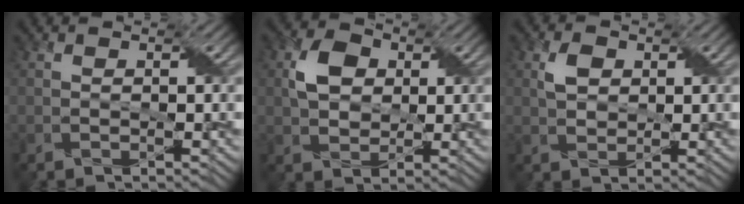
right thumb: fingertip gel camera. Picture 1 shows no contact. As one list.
[{"total": 5.4, "force": [1.2, 4.1, 3.2], "torque": [-0.072, 0.008, 0.021]}, {"total": 3.1, "force": [1.0, 2.2, 1.9], "torque": [-0.045, 0.004, 0.018]}]